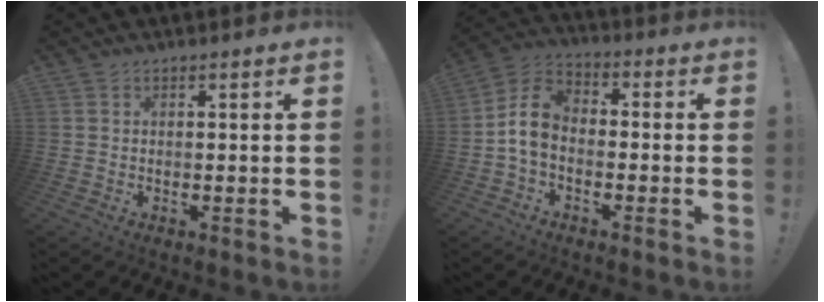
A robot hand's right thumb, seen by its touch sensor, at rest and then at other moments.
{"total": 9.3, "force": [-1.2, 6.3, 6.7], "torque": [-0.126, 0.017, -0.016]}